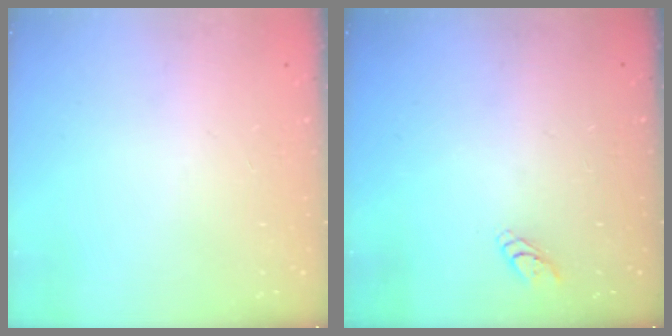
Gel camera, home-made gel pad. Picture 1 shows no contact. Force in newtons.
{"total": 2.8, "press": 2.8, "slide": 0.3}